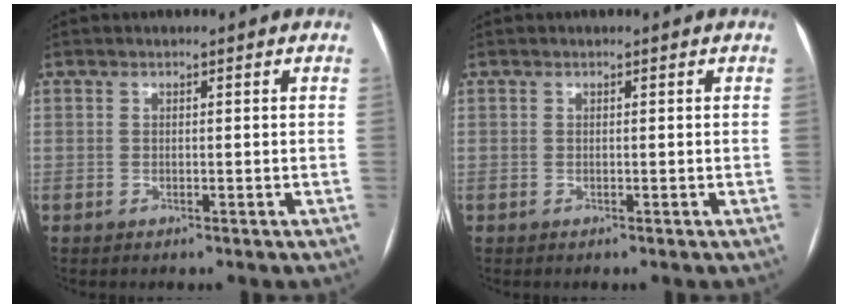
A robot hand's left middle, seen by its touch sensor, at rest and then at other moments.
{"total": 0.0}